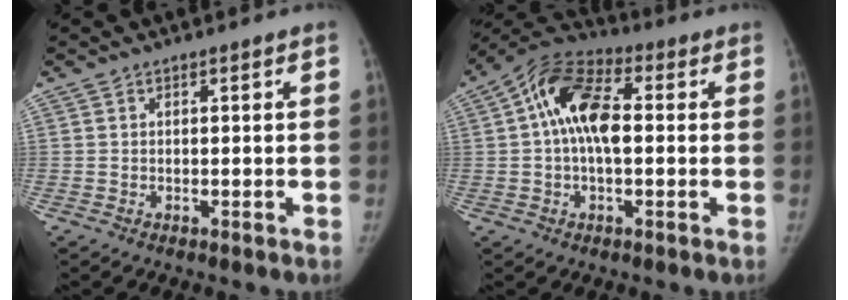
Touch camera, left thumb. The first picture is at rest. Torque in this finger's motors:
{"motor_torque": [-0.38, 0.79, 1.18, 0.19, 0.17]}